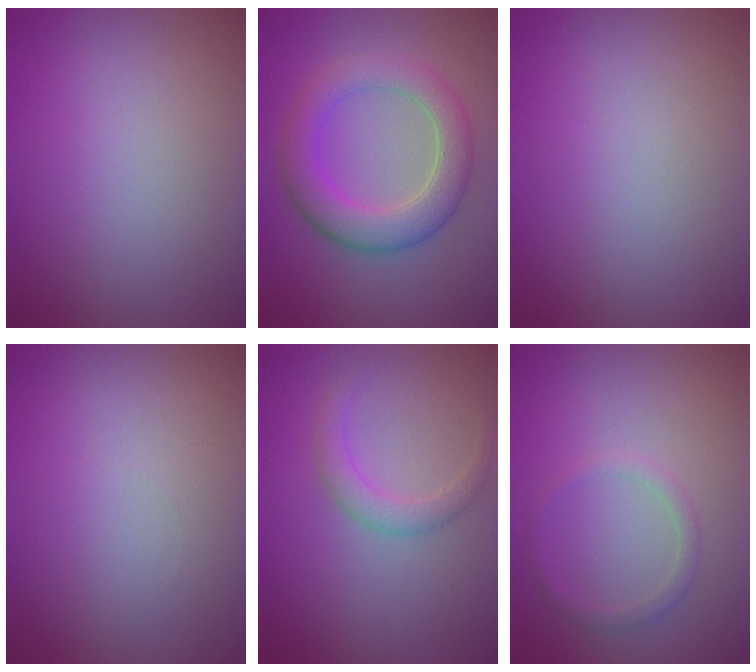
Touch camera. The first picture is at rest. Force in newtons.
{"total": 5.6, "press": 5.6, "slide": 0.4}
{"total": 0.0}
{"total": 0.0}
{"total": 2.0, "press": 2.0, "slide": 0.2}
{"total": 1.3, "press": 1.3, "slide": 0.1}